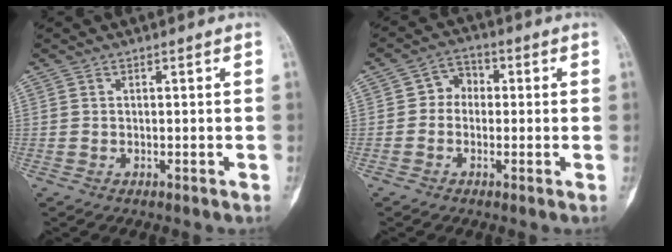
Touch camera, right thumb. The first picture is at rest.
{"total": 4.7, "force": [-0.2, 4.0, 2.4], "torque": [-0.016, 0.018, -0.016]}